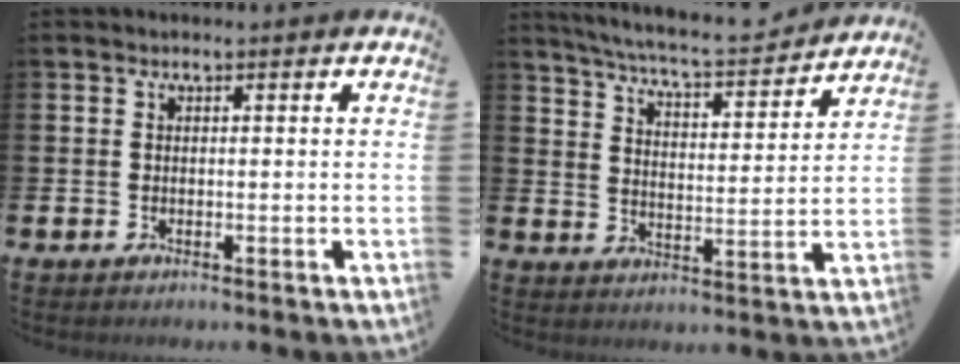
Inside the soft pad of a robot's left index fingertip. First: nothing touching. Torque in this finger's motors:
{"motor_torque": [1.04, -1.09, 0.20, 0.12]}